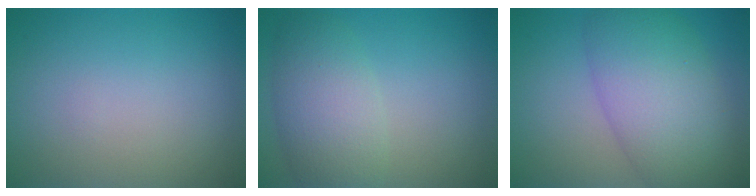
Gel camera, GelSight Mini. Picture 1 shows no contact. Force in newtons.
{"total": 5.1, "press": 5.1, "slide": 0.2}
{"total": 8.4, "press": 8.4, "slide": 0.2}